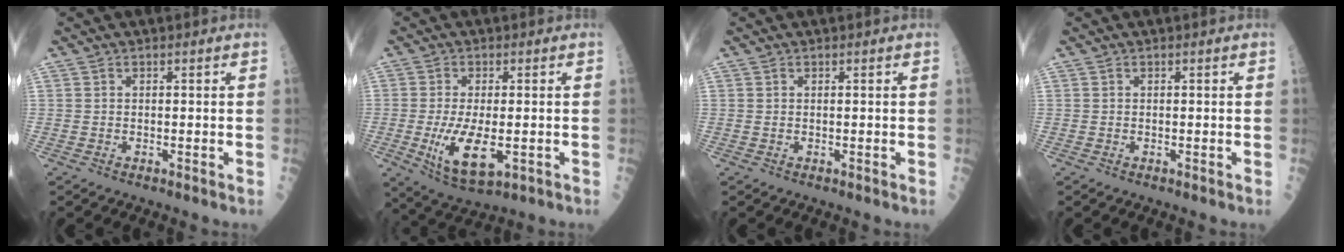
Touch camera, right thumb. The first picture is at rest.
{"total": 10.1, "force": [-2.1, 4.1, 8.9], "torque": [-0.163, -0.021, -0.028]}
{"total": 0.0}
{"total": 0.0}